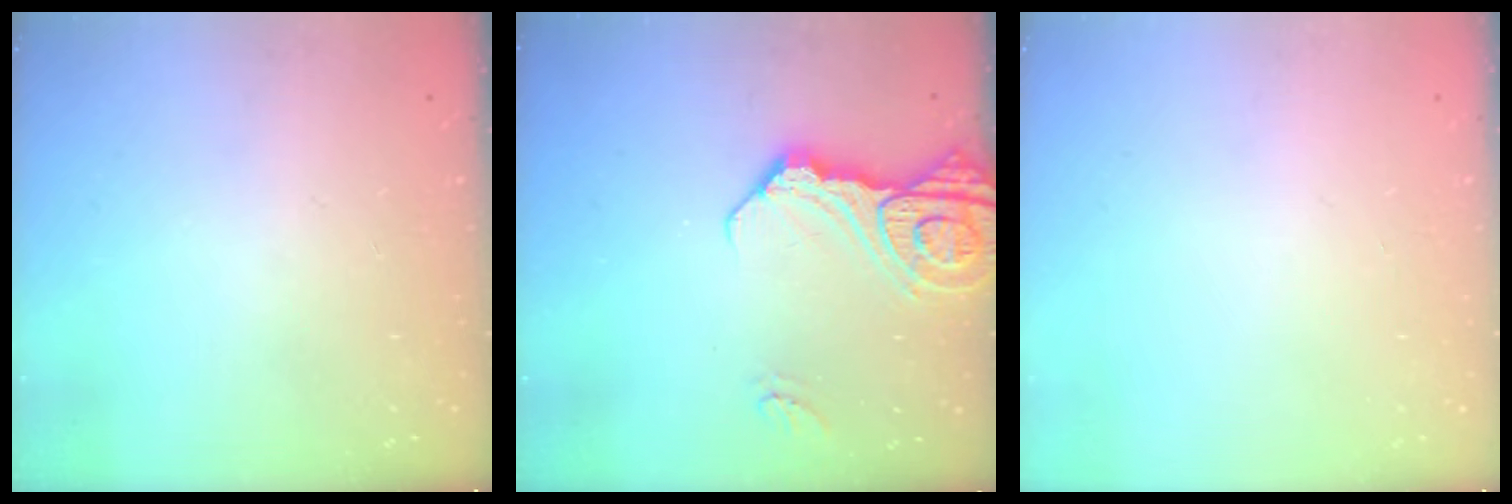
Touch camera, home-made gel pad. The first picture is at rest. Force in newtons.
{"total": 13.9, "press": 13.9, "slide": 1.5}
{"total": 0.0}